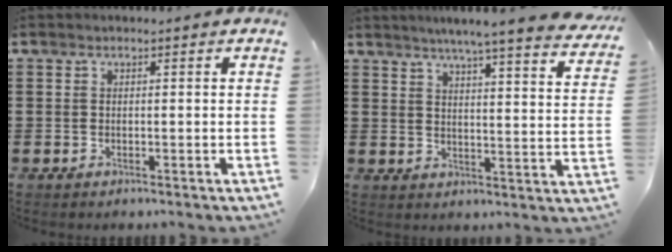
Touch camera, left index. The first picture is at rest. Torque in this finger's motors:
{"motor_torque": [2.14, 0.00, 0.06, -0.06]}